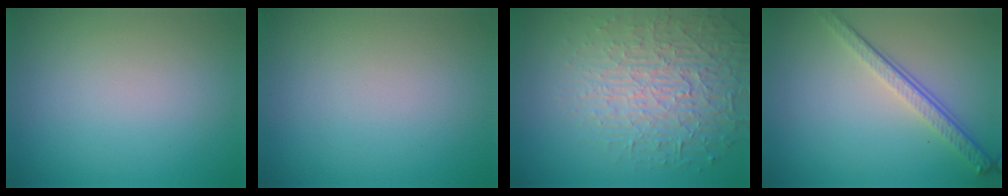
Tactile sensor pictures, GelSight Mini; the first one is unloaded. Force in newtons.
{"total": 0.0}
{"total": 6.4, "press": 5.0, "slide": 4.0}
{"total": 4.0, "press": 2.8, "slide": 2.9}